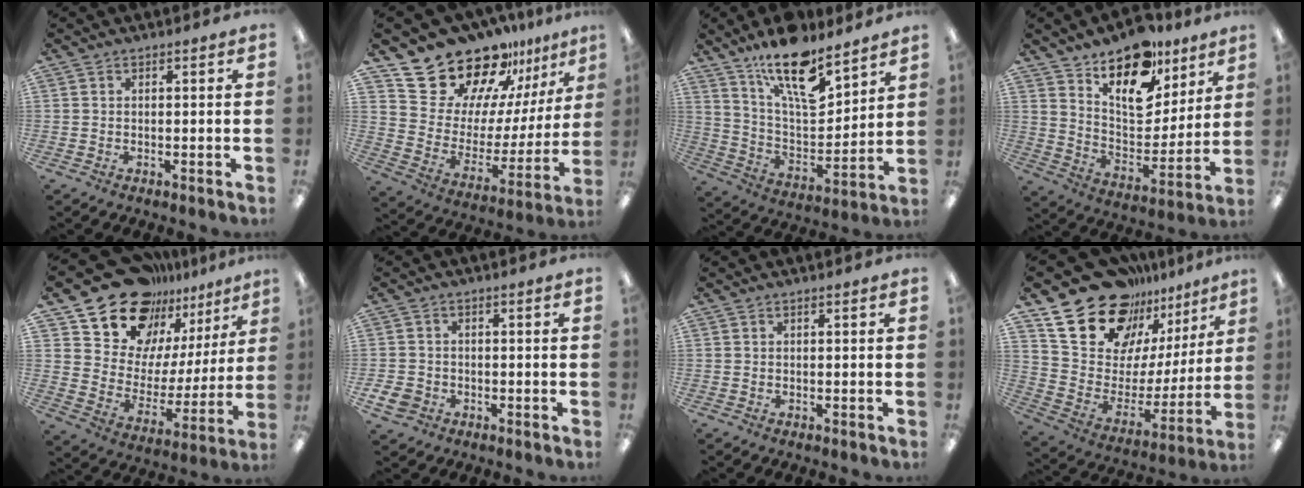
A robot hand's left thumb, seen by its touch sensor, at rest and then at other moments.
{"total": 21.6, "force": [18.9, 9.0, 5.3], "torque": [-0.101, -0.155, 0.346]}
{"total": 17.7, "force": [12.5, 6.4, 10.6], "torque": [-0.181, -0.079, 0.214]}
{"total": 17.7, "force": [12.6, 9.0, 8.7], "torque": [-0.140, -0.083, 0.223]}
{"total": 17.9, "force": [14.9, 9.1, 3.8], "torque": [-0.094, -0.126, 0.271]}
{"total": 4.2, "force": [-1.9, 3.3, 1.7], "torque": [-0.036, 0.008, -0.036]}
{"total": 0.0}
{"total": 22.7, "force": [16.9, 12.5, 8.6], "torque": [-0.153, -0.120, 0.314]}